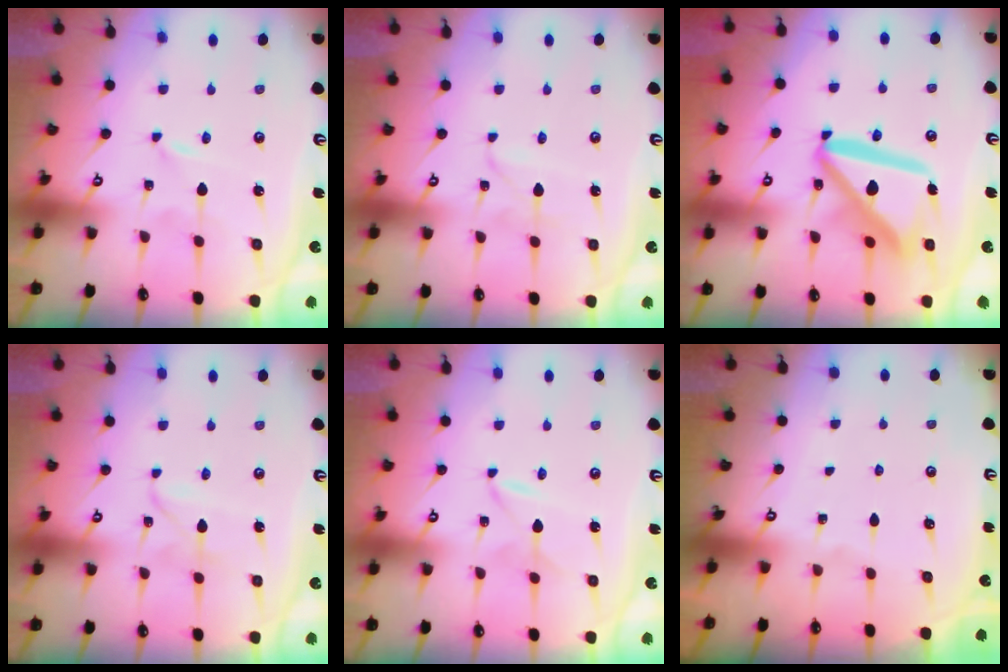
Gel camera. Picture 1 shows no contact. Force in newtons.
{"total": 2.1, "press": 2.1, "slide": 0.2}
{"total": 16.4, "press": 16.3, "slide": 2.0}
{"total": 2.7, "press": 2.7, "slide": 0.1}
{"total": 2.3, "press": 2.3, "slide": 0.4}
{"total": 0.0}